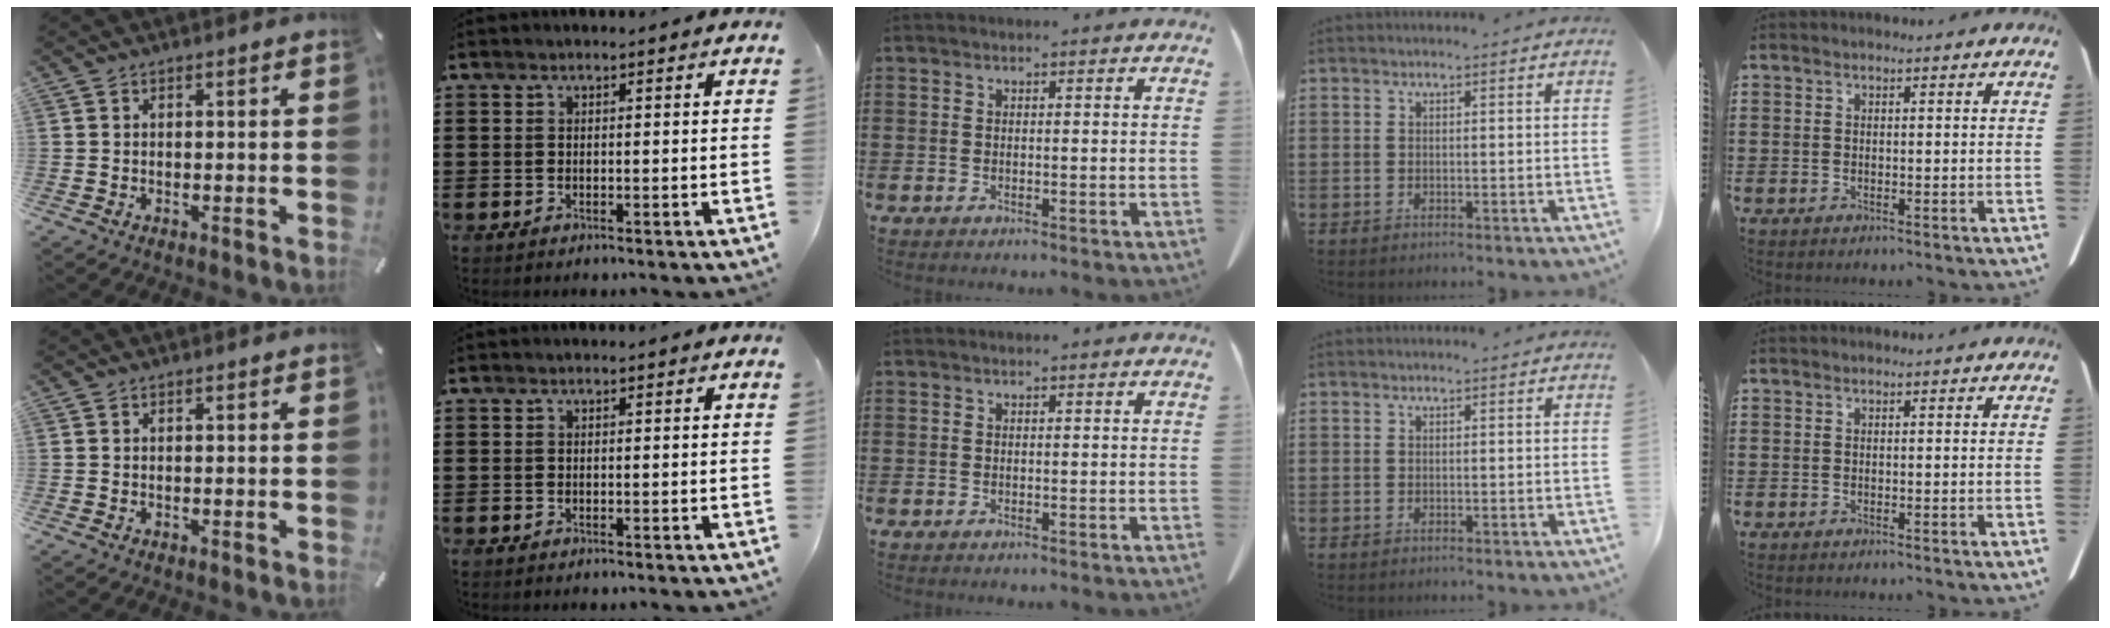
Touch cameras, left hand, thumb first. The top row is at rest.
{}